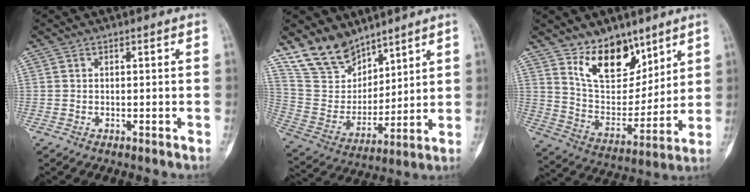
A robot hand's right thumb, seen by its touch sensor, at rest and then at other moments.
{"total": 12.8, "force": [10.4, 6.6, 3.2], "torque": [-0.032, -0.064, 0.217]}
{"total": 14.4, "force": [9.5, 8.0, 7.3], "torque": [-0.076, -0.070, 0.180]}